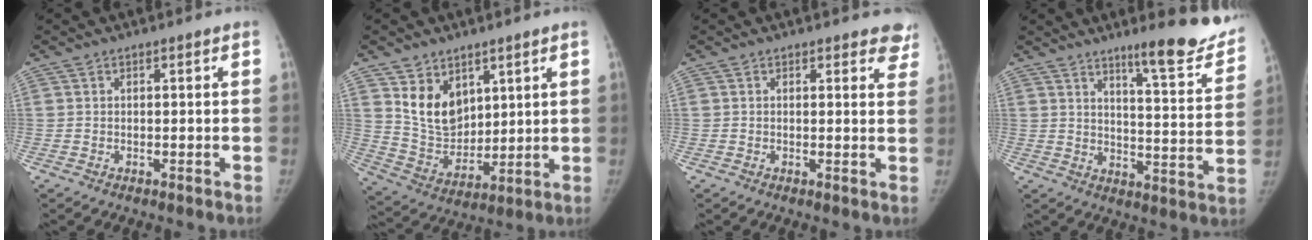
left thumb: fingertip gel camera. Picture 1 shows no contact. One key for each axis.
{"total": 11.1, "fx": 5.5, "fy": 7.7, "fz": 5.8, "tx": -0.066, "ty": -0.045, "tz": 0.120}
{"total": 5.1, "fx": 4.5, "fy": 2.1, "fz": 1.2, "tx": 0.027, "ty": -0.022, "tz": 0.030}
{"total": 15.7, "fx": 11.8, "fy": 2.6, "fz": 10.0, "tx": -0.101, "ty": -0.081, "tz": 0.164}